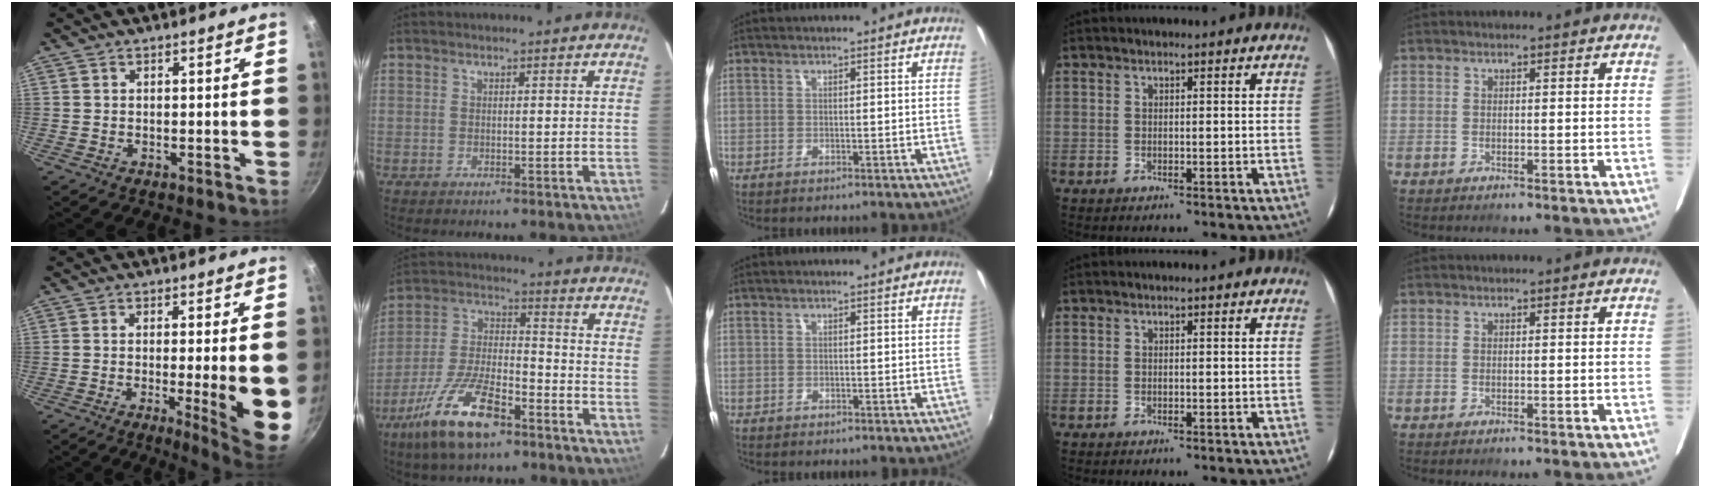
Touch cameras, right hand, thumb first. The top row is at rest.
{"thumb": {"total": 10.4, "force": [-1.7, 1.2, 10.2], "torque": [-0.131, -0.010, -0.017]}, "index": {"total": 16.5, "force": [-10.2, 6.1, 11.5], "torque": [-0.243, -0.017, -0.186]}, "middle": {"total": 0.6, "force": [-0.4, 0.4, 0.0], "torque": [-0.001, 0.000, -0.004]}}